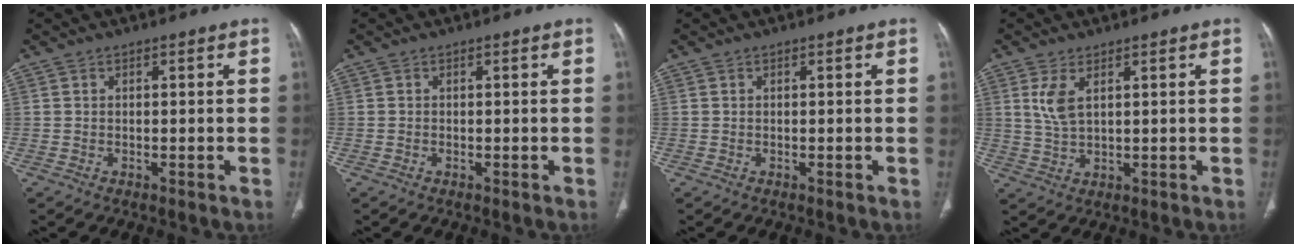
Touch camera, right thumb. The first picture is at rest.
{"total": 0.0}
{"total": 0.0}
{"total": 4.4, "force": [1.8, 1.8, 3.6], "torque": [-0.082, -0.007, 0.047]}